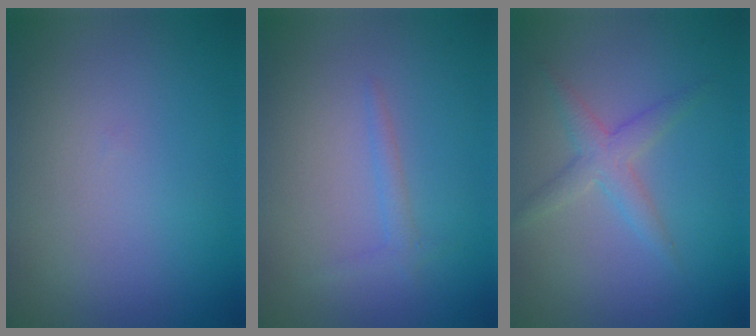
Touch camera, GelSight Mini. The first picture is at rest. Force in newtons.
{"total": 1.0, "press": 1.0, "slide": 0.1}
{"total": 2.4, "press": 2.4, "slide": 0.1}